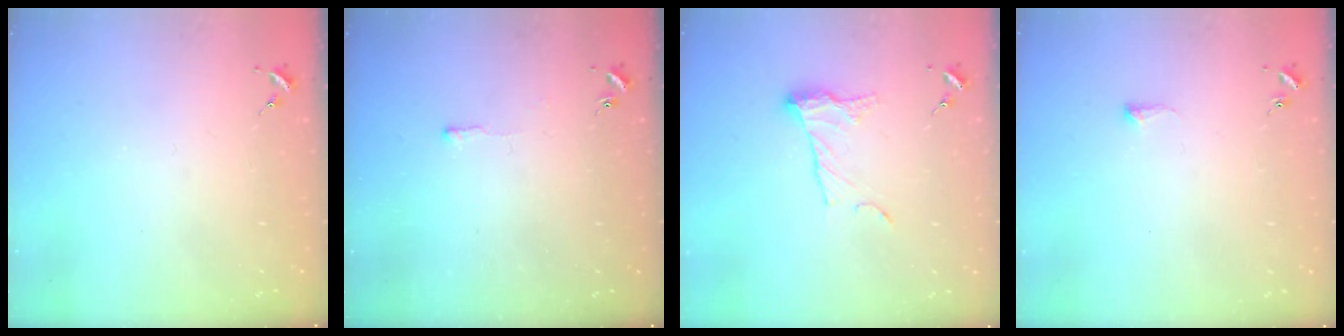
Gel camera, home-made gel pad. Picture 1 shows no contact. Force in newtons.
{"total": 2.6, "press": 2.6, "slide": 0.4}
{"total": 10.7, "press": 10.7, "slide": 0.5}
{"total": 4.3, "press": 4.3, "slide": 0.7}